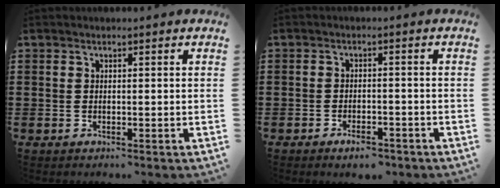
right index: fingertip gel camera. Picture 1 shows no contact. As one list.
[{"total": 2.6, "force": [-2.3, 0.7, 1.2], "torque": [-0.022, 0.005, -0.043]}]